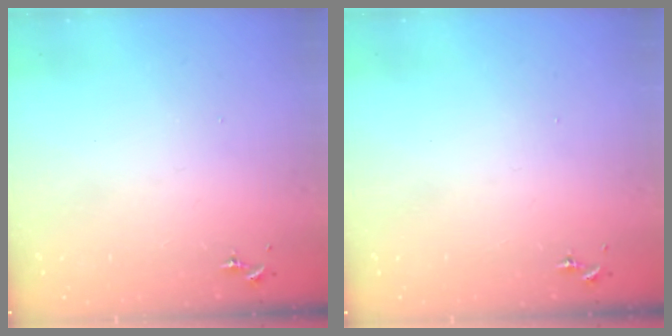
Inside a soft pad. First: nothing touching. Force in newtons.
{"total": 0.0}